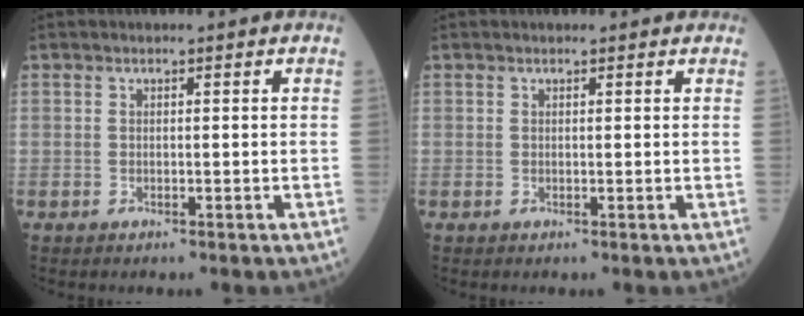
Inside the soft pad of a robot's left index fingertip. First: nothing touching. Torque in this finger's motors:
{"motor_torque": [-0.34, -0.05, -0.17, -0.02]}